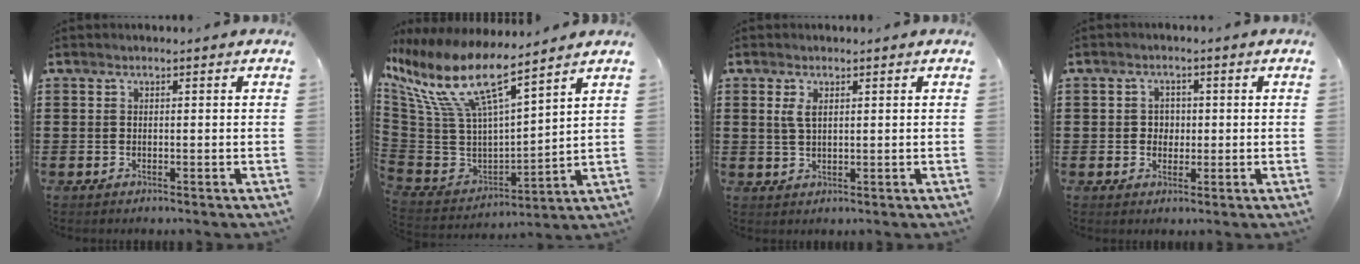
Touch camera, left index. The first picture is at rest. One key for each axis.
{"total": 13.1, "fx": 7.8, "fy": 4.0, "fz": 9.7, "tx": -0.225, "ty": -0.052, "tz": 0.130}
{"total": 2.4, "fx": 0.9, "fy": 1.0, "fz": 1.9, "tx": -0.051, "ty": 0.002, "tz": 0.012}
{"total": 2.4, "fx": 0.0, "fy": 2.2, "fz": 1.0, "tx": -0.020, "ty": 0.006, "tz": -0.007}